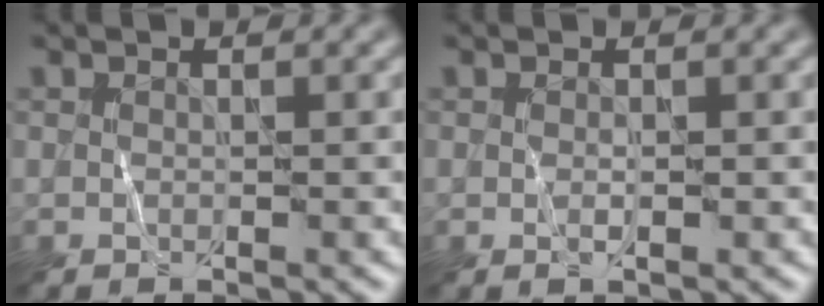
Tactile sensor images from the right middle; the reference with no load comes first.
{"total": 0.6, "force": [0.0, 0.1, 0.5], "torque": [-0.010, -0.003, -0.001]}